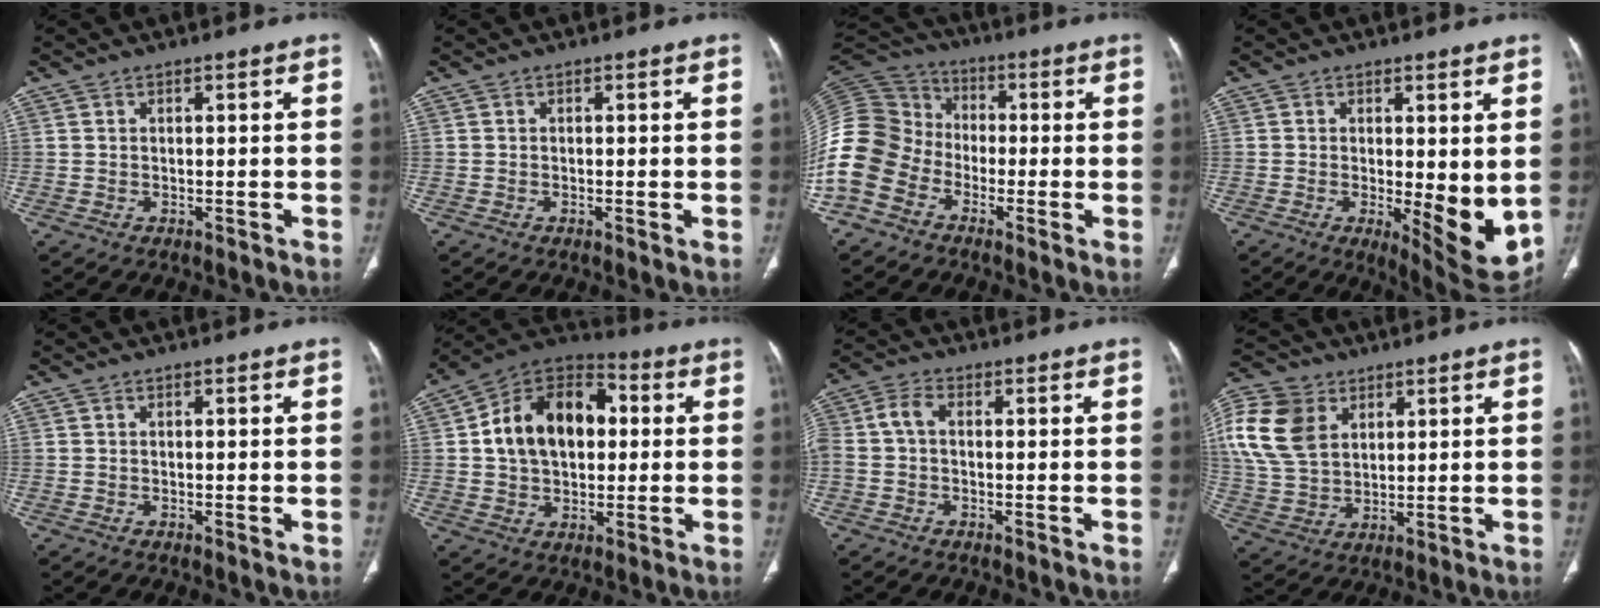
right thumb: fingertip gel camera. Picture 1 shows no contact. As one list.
[{"total": 0.9, "force": [-0.2, 0.3, 0.9], "torque": [-0.015, -0.003, -0.004]}, {"total": 18.4, "force": [-6.7, 14.7, 9.0], "torque": [-0.214, 0.061, -0.134]}, {"total": 10.5, "force": [-1.1, 3.6, 9.8], "torque": [-0.122, -0.028, -0.006]}, {"total": 0.6, "force": [-0.1, 0.2, 0.6], "torque": [-0.010, -0.002, -0.002]}, {"total": 17.7, "force": [2.4, 12.1, 12.7], "torque": [-0.173, 0.026, 0.033]}, {"total": 5.0, "force": [-0.2, 3.1, 3.9], "torque": [-0.089, 0.018, -0.010]}, {"total": 14.9, "force": [5.0, 10.7, 9.0], "torque": [-0.181, -0.004, 0.100]}]